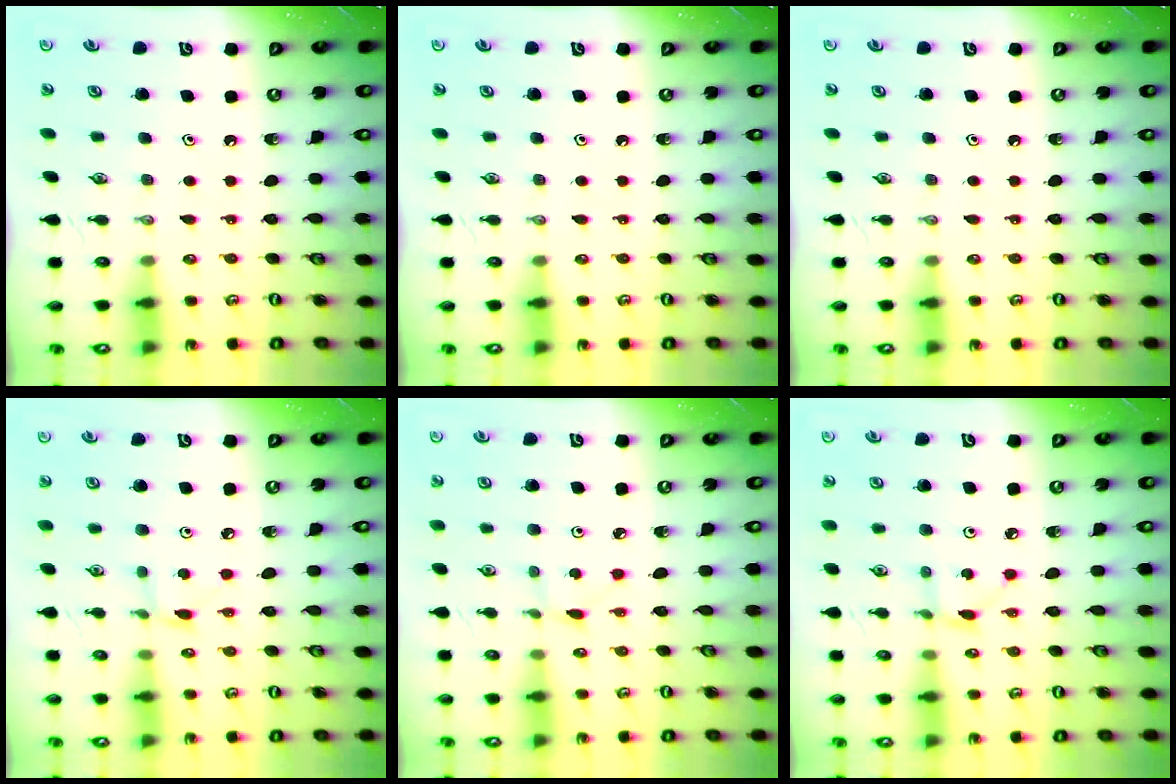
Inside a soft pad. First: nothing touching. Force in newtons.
{"total": 0.0}
{"total": 0.0}
{"total": 2.7, "press": 2.7, "slide": 0.3}
{"total": 0.8, "press": 0.8, "slide": 0.1}
{"total": 2.7, "press": 2.6, "slide": 0.3}